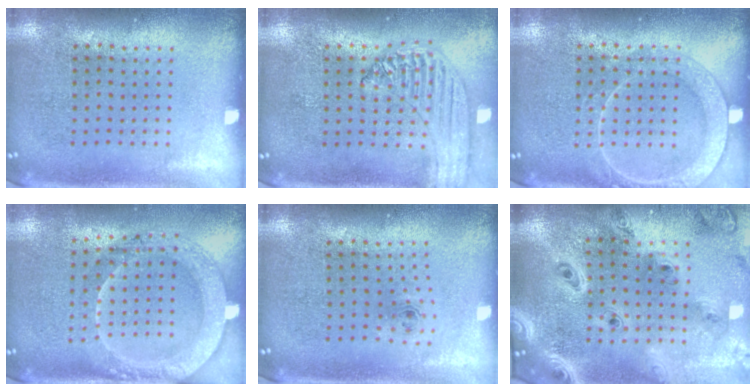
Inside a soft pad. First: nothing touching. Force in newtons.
{"total": 1.3, "press": 1.3, "slide": 0.1}
{"total": 2.7, "press": 2.6, "slide": 0.3}
{"total": 2.0, "press": 2.0, "slide": 0.5}
{"total": 0.7, "press": 0.3, "slide": 0.7}
{"total": 2.9, "press": 2.5, "slide": 1.6}